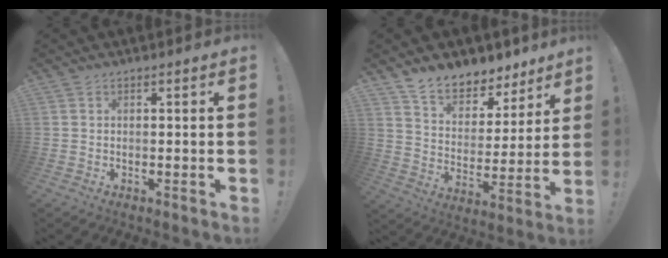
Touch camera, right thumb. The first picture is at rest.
{"total": 10.8, "force": [9.3, 4.6, 2.9], "torque": [-0.061, -0.079, 0.173]}